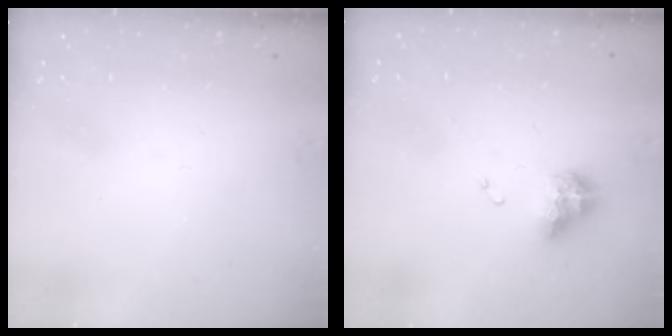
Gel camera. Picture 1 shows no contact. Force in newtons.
{"total": 9.5, "press": 9.5, "slide": 1.0}